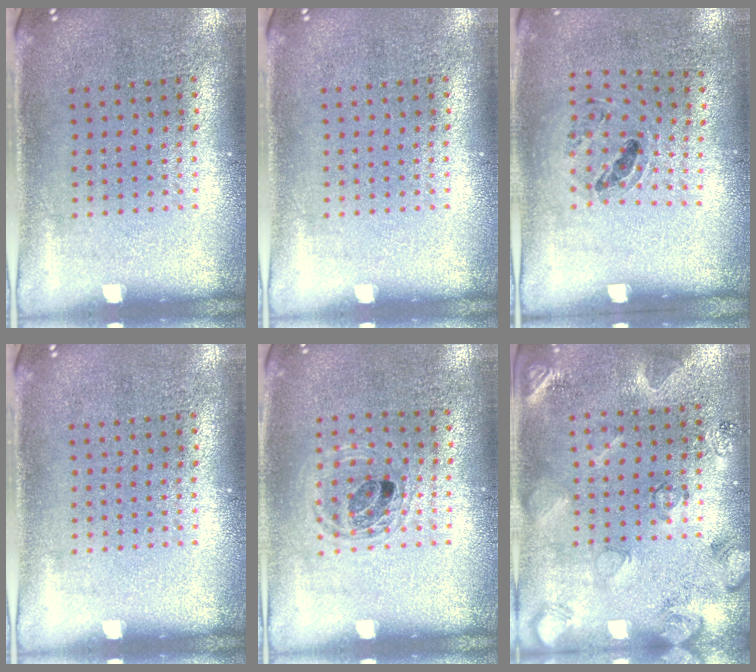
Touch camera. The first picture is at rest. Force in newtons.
{"total": 0.0}
{"total": 1.0, "press": 0.8, "slide": 0.5}
{"total": 0.0}
{"total": 1.1, "press": 1.0, "slide": 0.3}
{"total": 2.1, "press": 2.0, "slide": 0.8}